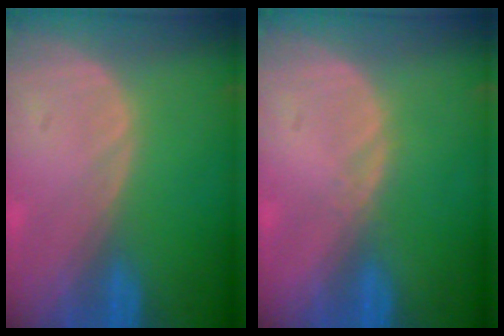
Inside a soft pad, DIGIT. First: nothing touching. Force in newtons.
{"total": 0.8, "press": 0.6, "slide": 0.5}